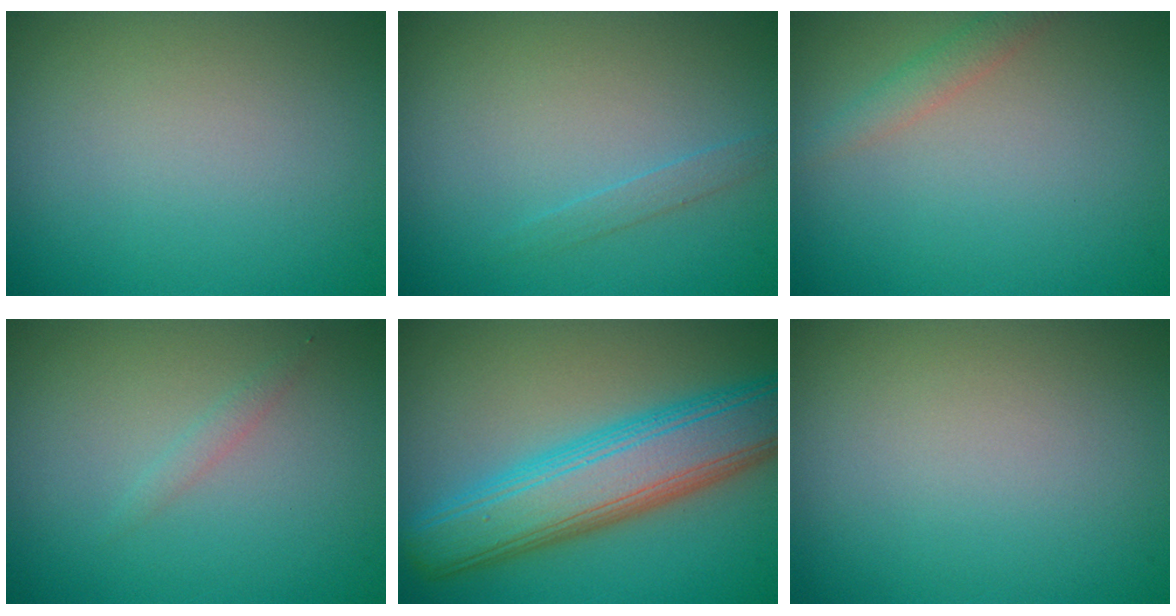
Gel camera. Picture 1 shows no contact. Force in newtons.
{"total": 0.9, "press": 0.9, "slide": 0.0}
{"total": 1.5, "press": 1.5, "slide": 0.1}
{"total": 0.7, "press": 0.7, "slide": 0.0}
{"total": 8.5, "press": 8.5, "slide": 0.2}
{"total": 0.0}